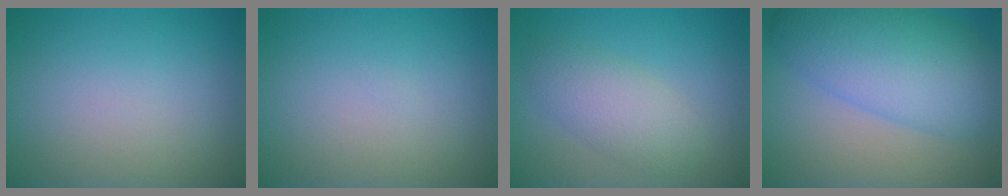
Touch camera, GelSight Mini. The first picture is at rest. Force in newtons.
{"total": 0.0}
{"total": 3.8, "press": 3.8, "slide": 0.1}
{"total": 9.0, "press": 9.0, "slide": 0.0}